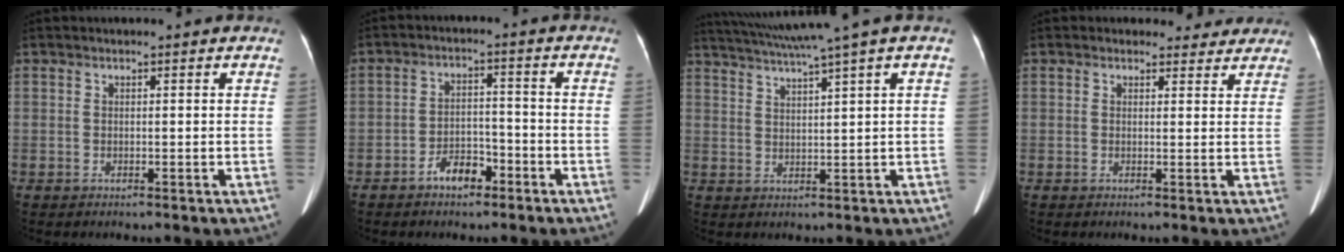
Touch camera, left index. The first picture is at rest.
{"total": 4.8, "force": [-3.3, 2.3, 2.6], "torque": [-0.048, 0.012, -0.054]}
{"total": 9.0, "force": [6.7, -2.0, 5.7], "torque": [-0.098, 0.018, 0.104]}
{"total": 3.7, "force": [3.1, 2.0, -0.1], "torque": [0.010, 0.002, 0.023]}